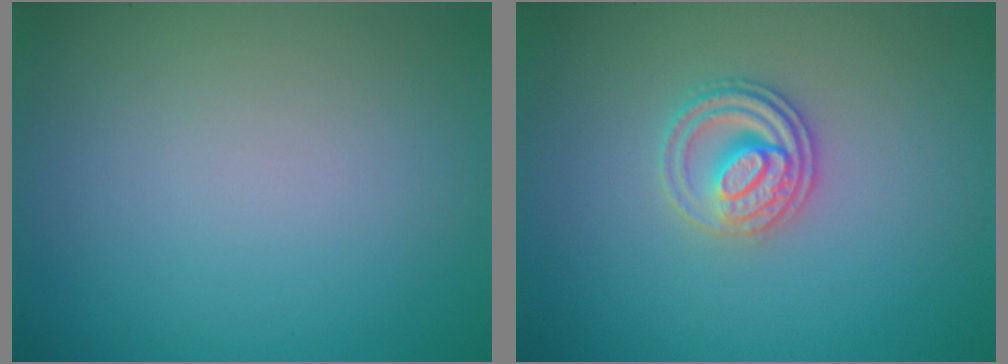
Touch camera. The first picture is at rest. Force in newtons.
{"total": 2.7, "press": 2.5, "slide": 0.9}